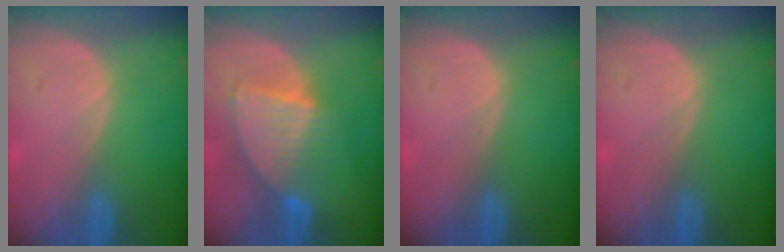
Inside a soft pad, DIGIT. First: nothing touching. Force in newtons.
{"total": 7.6, "press": 6.9, "slide": 3.3}
{"total": 0.0}
{"total": 0.0}